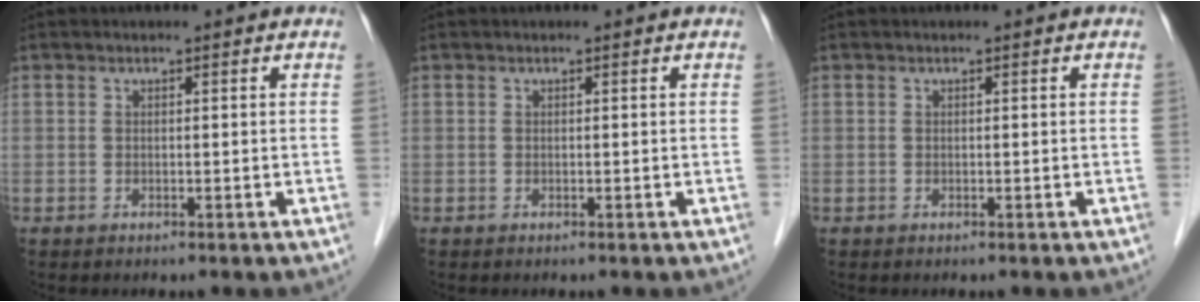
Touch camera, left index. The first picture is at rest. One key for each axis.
{"total": 0.0}
{"total": 0.0}